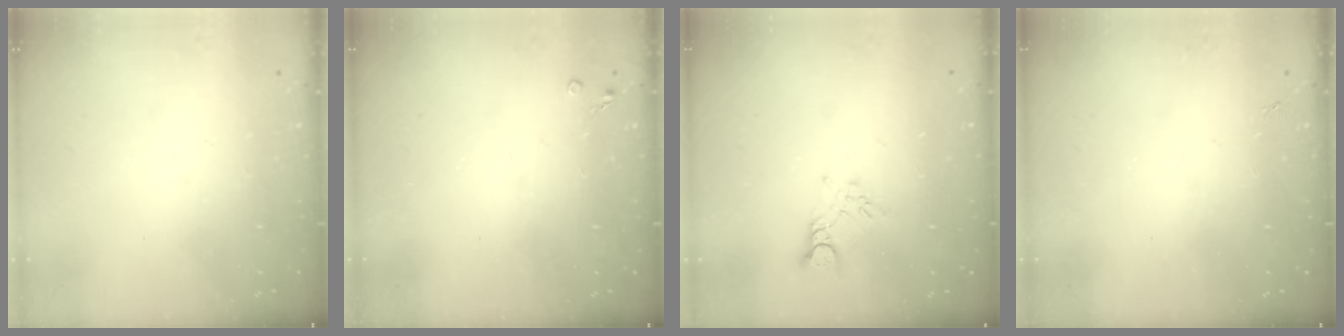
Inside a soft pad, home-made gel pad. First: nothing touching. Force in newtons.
{"total": 2.6, "press": 2.5, "slide": 0.4}
{"total": 2.6, "press": 2.6, "slide": 0.4}
{"total": 1.3, "press": 1.3, "slide": 0.3}